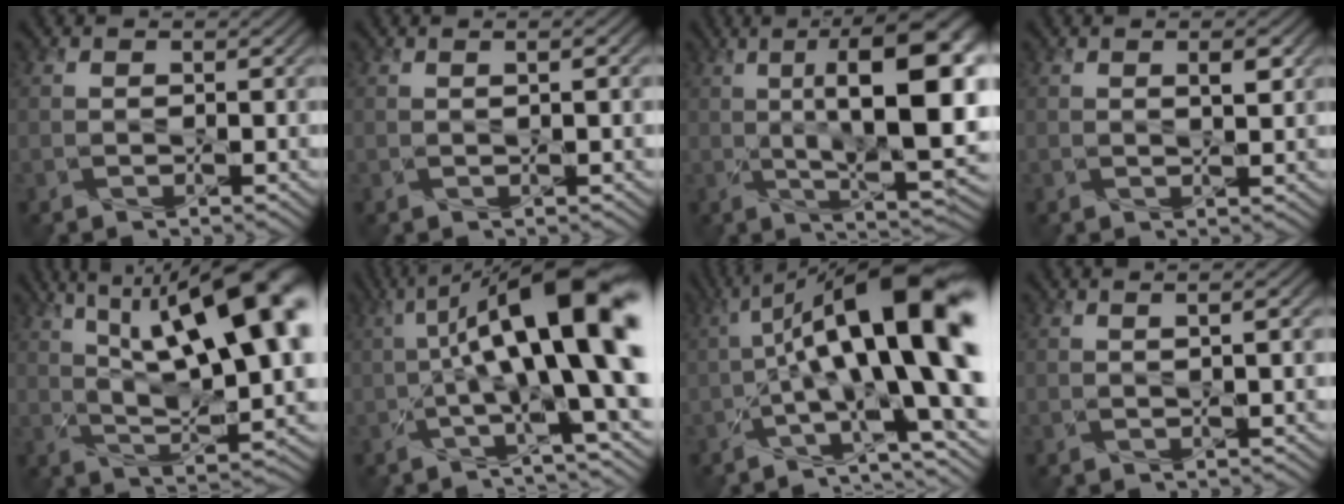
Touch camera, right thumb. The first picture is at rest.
{"total": 1.9, "force": [0.2, 0.1, 1.9], "torque": [-0.029, 0.007, 0.005]}
{"total": 16.1, "force": [2.8, 5.3, 15.0], "torque": [-0.215, 0.019, 0.040]}
{"total": 1.4, "force": [0.7, 0.2, 1.2], "torque": [-0.019, 0.002, 0.011]}
{"total": 18.7, "force": [6.9, 7.1, 15.9], "torque": [-0.241, 0.050, 0.091]}
{"total": 14.6, "force": [1.8, 3.1, 14.2], "torque": [-0.214, 0.019, 0.020]}
{"total": 16.1, "force": [1.2, 3.9, 15.5], "torque": [-0.234, 0.028, 0.008]}
{"total": 2.9, "force": [0.7, 0.3, 2.8], "torque": [-0.036, 0.006, 0.009]}